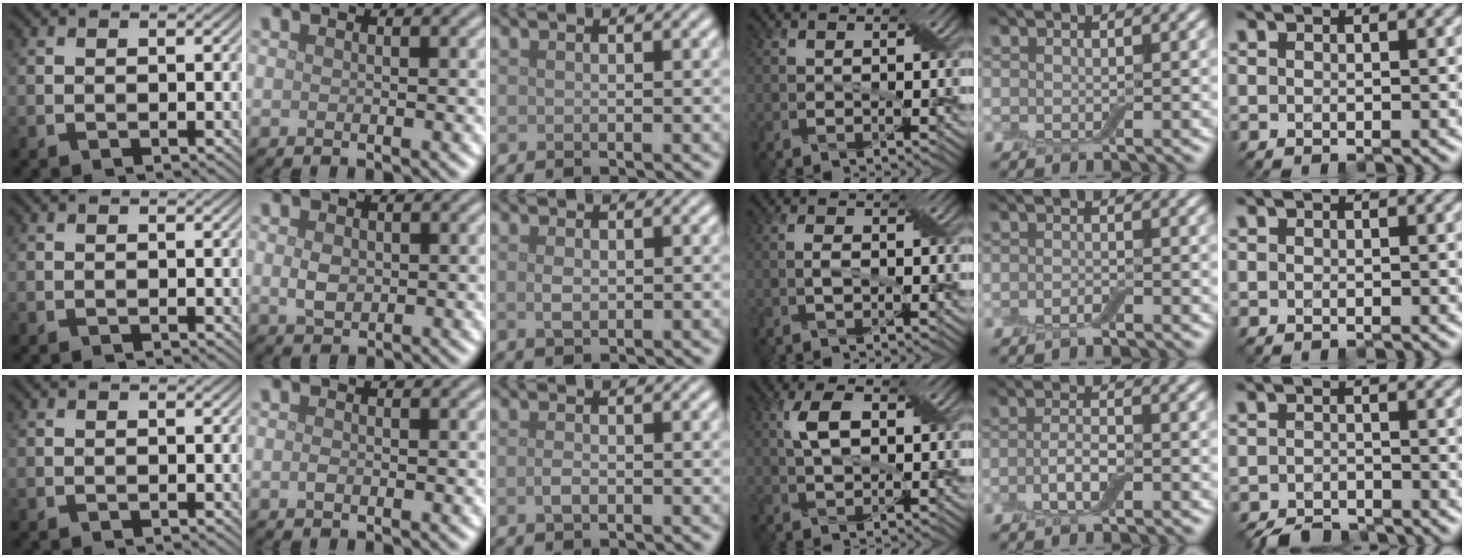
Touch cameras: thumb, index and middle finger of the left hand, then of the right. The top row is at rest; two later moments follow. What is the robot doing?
{"motion": "fold", "object": "apron"}